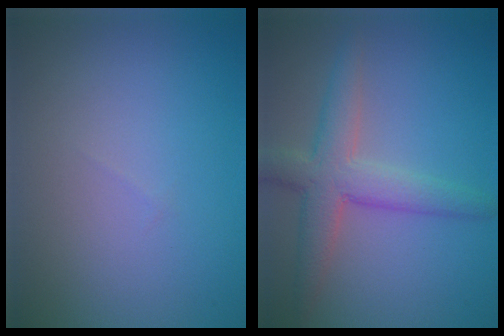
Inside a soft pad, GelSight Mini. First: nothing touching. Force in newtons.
{"total": 4.8, "press": 4.8, "slide": 0.1}